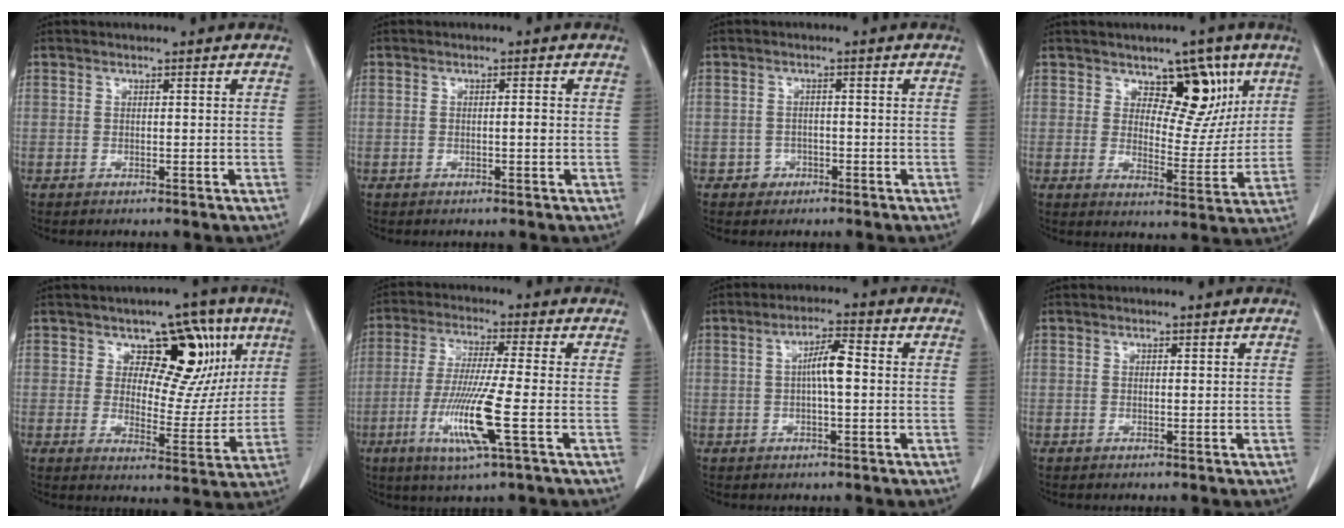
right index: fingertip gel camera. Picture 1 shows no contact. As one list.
[{"total": 0.9, "force": [-0.1, 0.1, 0.9], "torque": [-0.016, 0.002, 0.001]}, {"total": 1.9, "force": [-0.9, 1.6, 0.2], "torque": [0.003, 0.009, -0.013]}, {"total": 9.3, "force": [4.8, 4.9, 6.3], "torque": [-0.072, 0.002, 0.076]}, {"total": 12.1, "force": [5.5, 6.9, 8.3], "torque": [-0.090, 0.015, 0.084]}, {"total": 10.7, "force": [-3.4, -0.5, 10.2], "torque": [-0.212, -0.023, -0.066]}, {"total": 4.8, "force": [0.2, 0.7, 4.7], "torque": [-0.086, 0.011, 0.001]}, {"total": 0.0}]